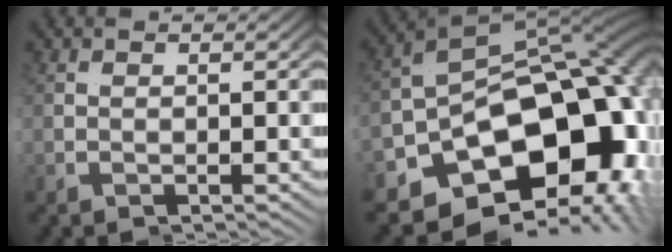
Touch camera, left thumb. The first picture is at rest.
{"total": 19.4, "force": [-2.9, 10.4, 16.1], "torque": [-0.258, -0.012, -0.052]}